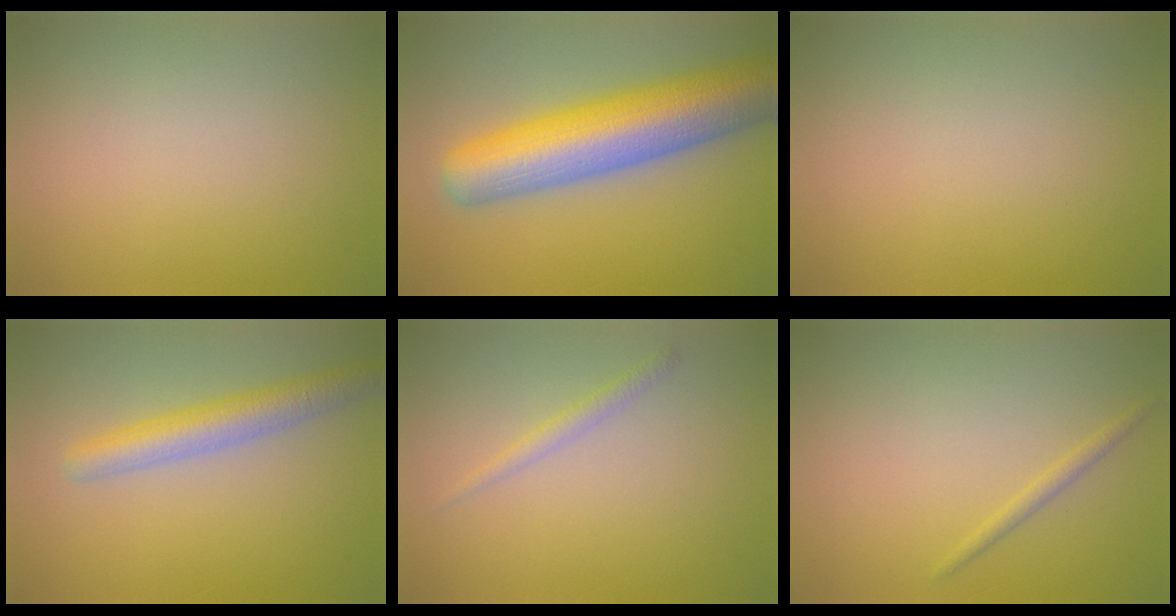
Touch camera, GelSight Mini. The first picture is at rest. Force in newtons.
{"total": 11.1, "press": 11.1, "slide": 0.5}
{"total": 0.0}
{"total": 4.0, "press": 4.0, "slide": 0.1}
{"total": 1.2, "press": 1.2, "slide": 0.0}
{"total": 1.0, "press": 1.0, "slide": 0.0}